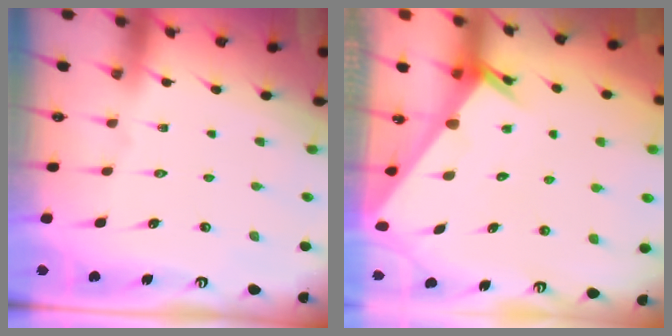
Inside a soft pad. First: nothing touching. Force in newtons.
{"total": 2.2, "press": 2.2, "slide": 0.1}